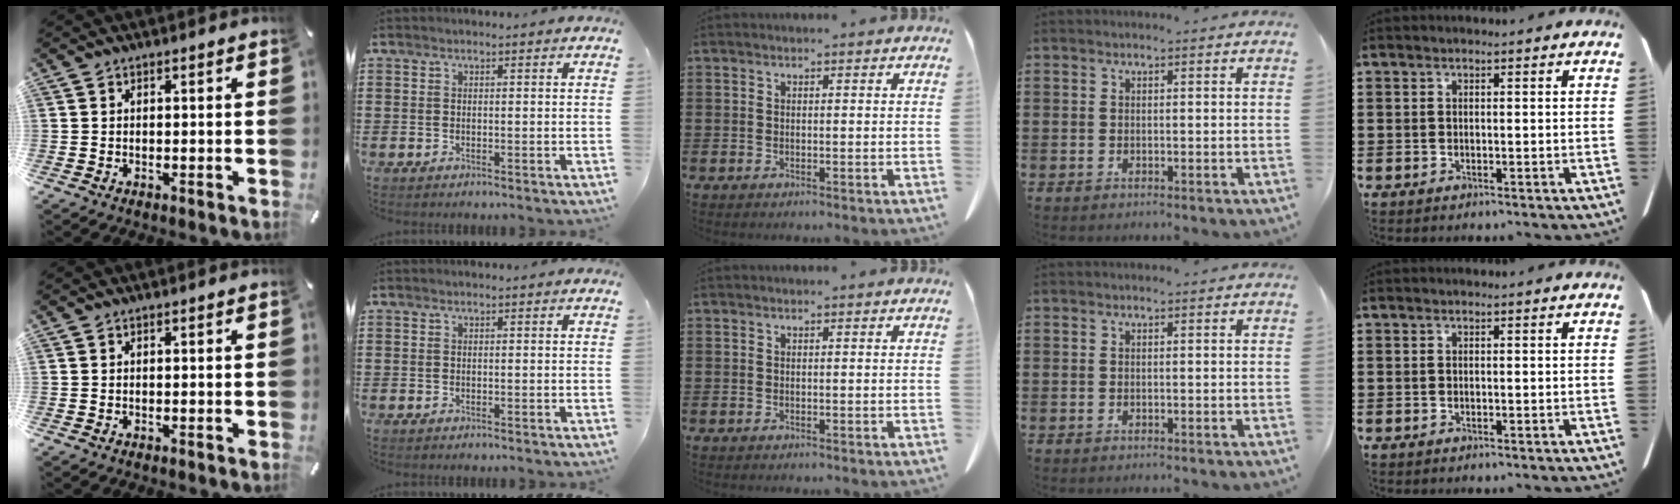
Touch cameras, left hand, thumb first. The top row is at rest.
{}